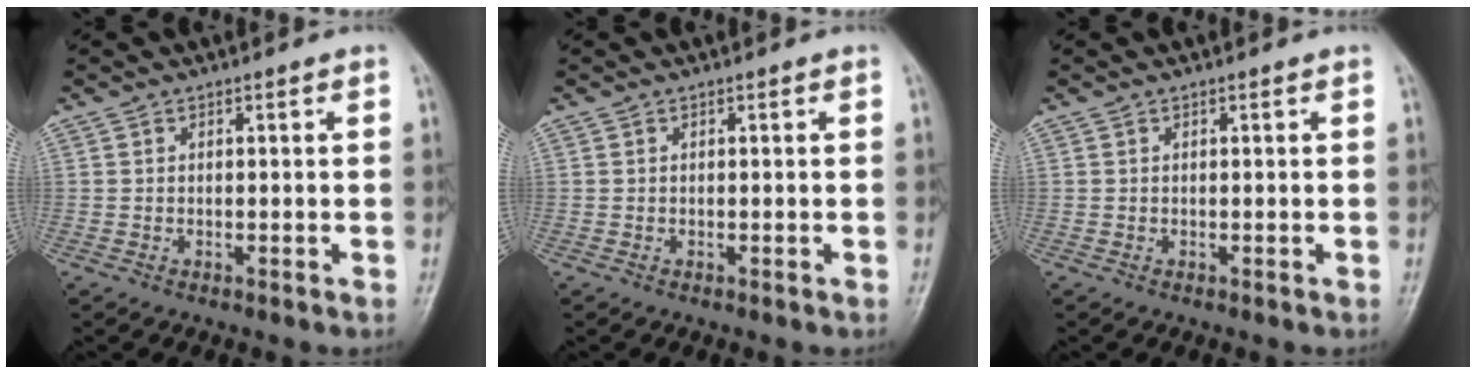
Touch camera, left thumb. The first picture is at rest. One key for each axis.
{"total": 0.0}
{"total": 0.0}